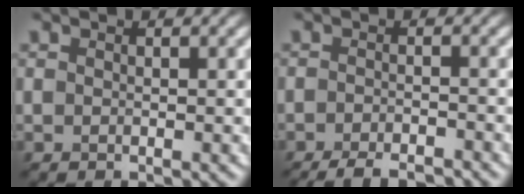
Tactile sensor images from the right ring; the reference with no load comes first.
{"total": 5.5, "force": [-5.4, -0.1, 1.3], "torque": [-0.043, -0.014, -0.051]}